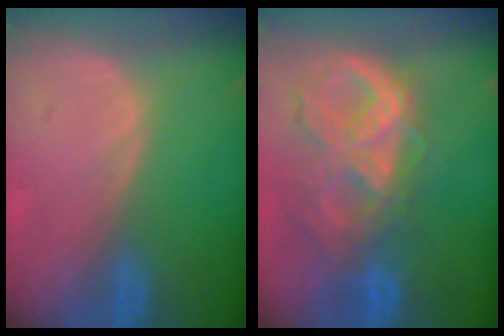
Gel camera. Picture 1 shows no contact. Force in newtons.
{"total": 10.5, "press": 8.8, "slide": 5.7}